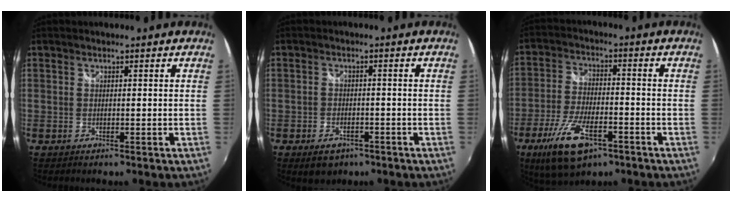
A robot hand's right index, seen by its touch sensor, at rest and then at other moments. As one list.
[{"total": 5.2, "force": [-3.3, 3.3, 2.3], "torque": [-0.057, -0.007, -0.047]}, {"total": 13.7, "force": [-7.6, 5.8, 9.9], "torque": [-0.213, -0.027, -0.137]}]